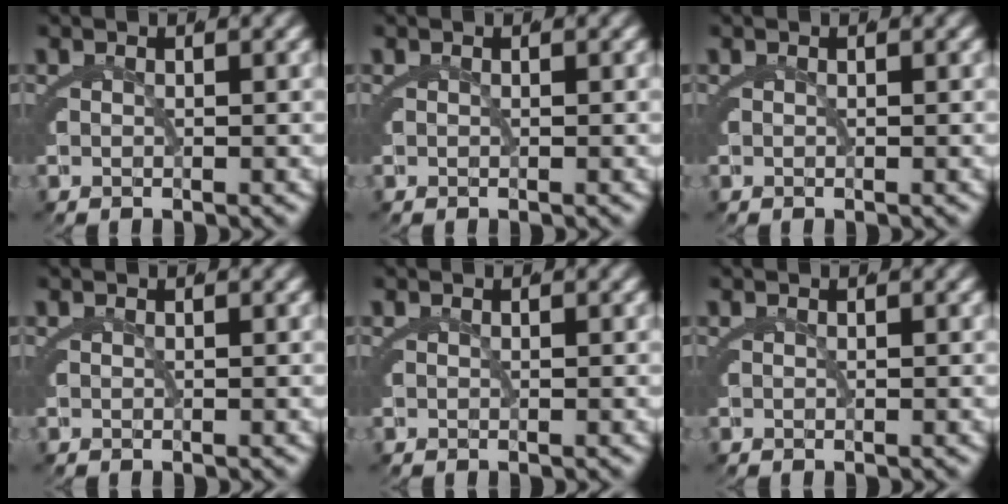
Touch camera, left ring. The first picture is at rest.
{"total": 0.0}
{"total": 0.0}
{"total": 0.0}
{"total": 0.0}
{"total": 0.0}